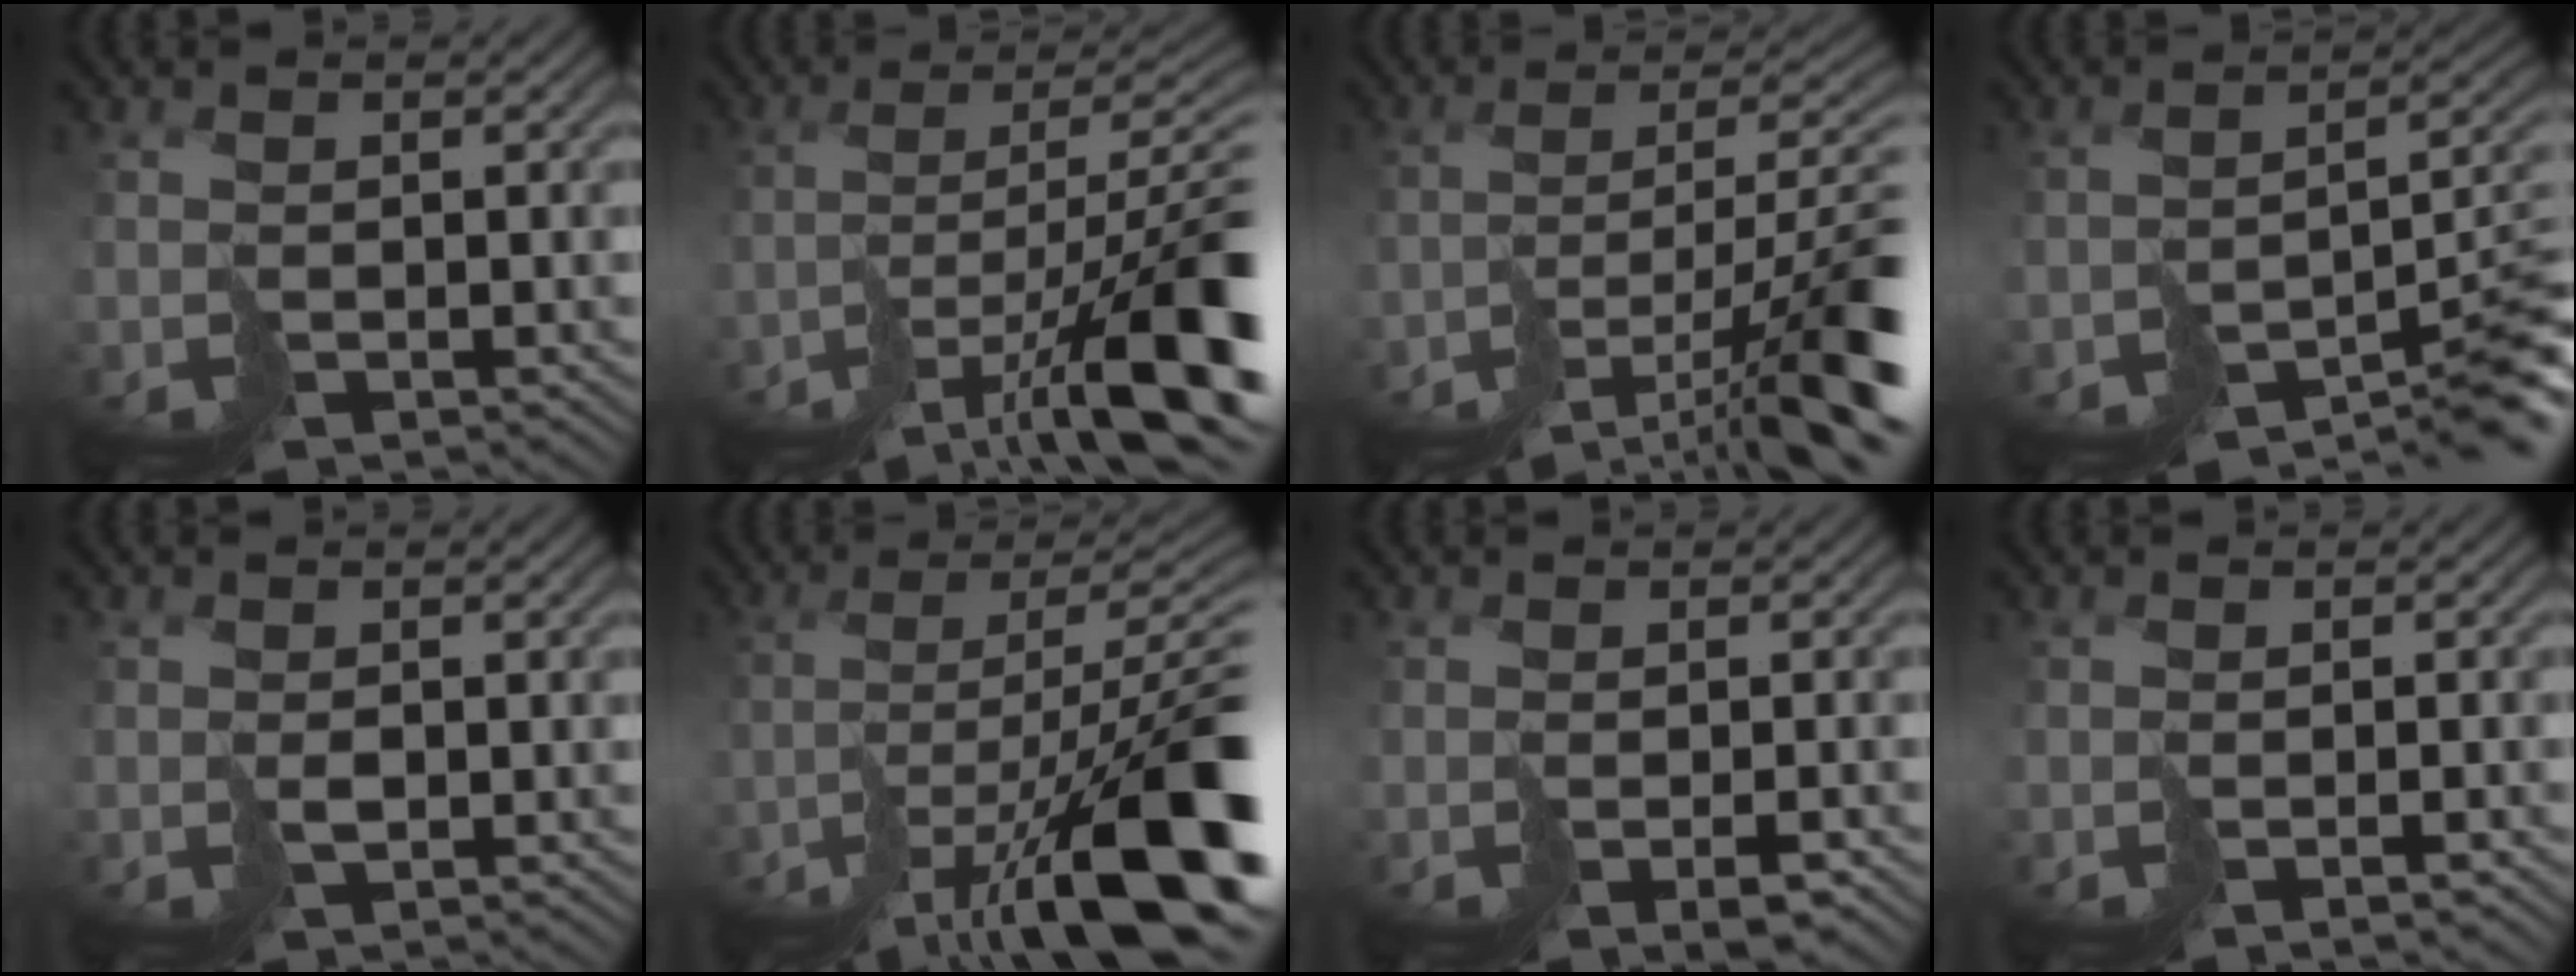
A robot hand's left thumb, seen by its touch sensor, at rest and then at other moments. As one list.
[{"total": 16.3, "force": [-8.2, 5.1, 13.2], "torque": [-0.212, -0.014, -0.135]}, {"total": 13.5, "force": [-7.3, 4.1, 10.5], "torque": [-0.170, -0.017, -0.117]}, {"total": 9.8, "force": [-7.0, 2.3, 6.4], "torque": [-0.099, -0.004, -0.111]}, {"total": 0.8, "force": [0.0, 0.5, 0.6], "torque": [-0.009, -0.001, 0.003]}, {"total": 18.0, "force": [-8.6, 5.7, 14.8], "torque": [-0.245, -0.019, -0.137]}, {"total": 2.7, "force": [-1.4, 0.5, 2.3], "torque": [-0.036, -0.002, -0.021]}, {"total": 1.6, "force": [-0.9, 0.1, 1.3], "torque": [-0.017, 0.001, -0.019]}]